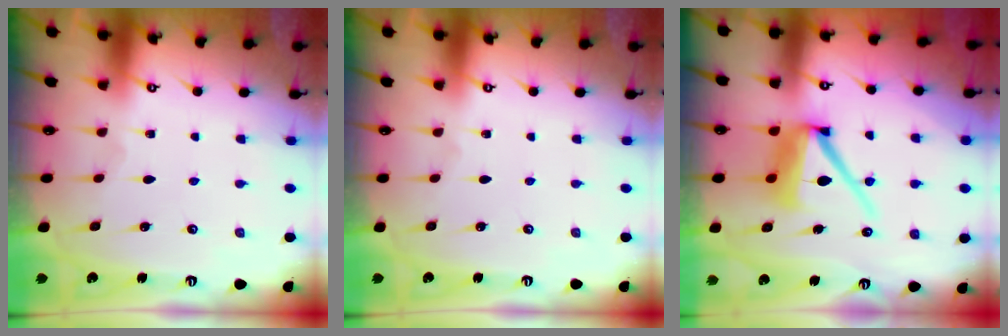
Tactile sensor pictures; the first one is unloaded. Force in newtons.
{"total": 0.0}
{"total": 11.0, "press": 10.9, "slide": 1.5}